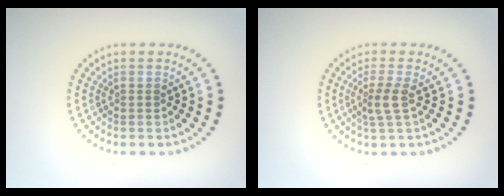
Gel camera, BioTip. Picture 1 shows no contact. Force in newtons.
{"total": 2.0, "press": 1.5, "slide": 1.3}